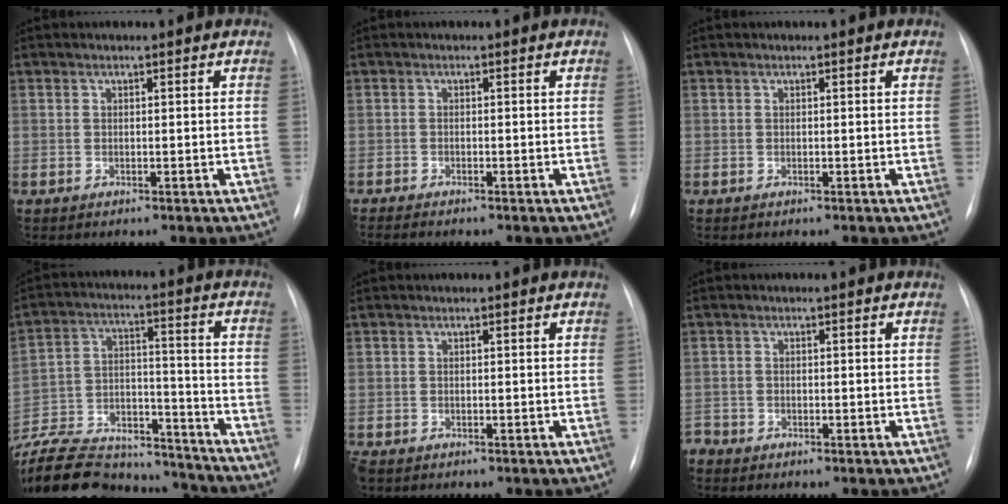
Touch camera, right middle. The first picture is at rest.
{"total": 3.5, "force": [-2.9, 0.4, 1.8], "torque": [-0.025, -0.006, -0.035]}
{"total": 0.0}
{"total": 29.1, "force": [-26.0, 8.1, 10.2], "torque": [-0.228, -0.013, -0.394]}
{"total": 1.5, "force": [-1.1, 0.9, 0.6], "torque": [-0.014, -0.002, -0.015]}
{"total": 1.5, "force": [-1.2, 0.9, 0.1], "torque": [-0.001, 0.002, -0.021]}